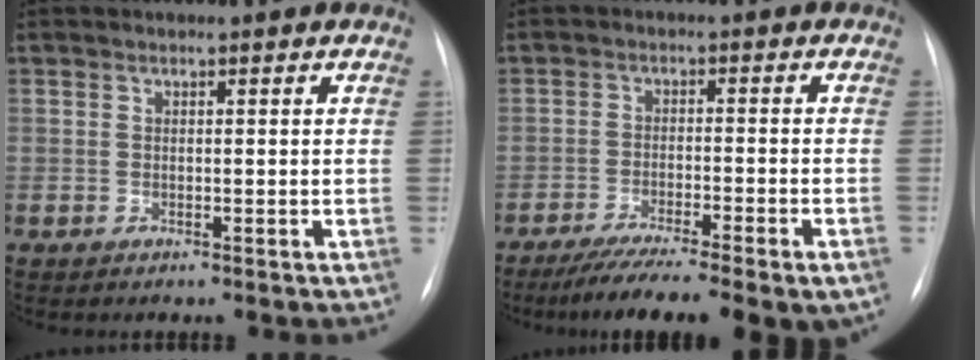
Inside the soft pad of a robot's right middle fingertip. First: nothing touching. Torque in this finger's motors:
{"motor_torque": [1.12, -1.02, 0.22, 0.11]}